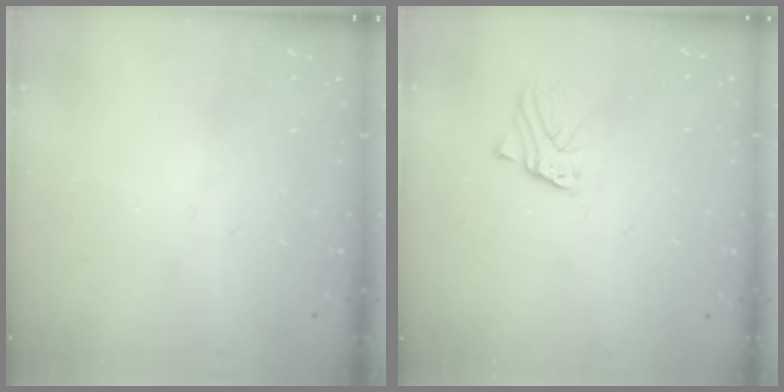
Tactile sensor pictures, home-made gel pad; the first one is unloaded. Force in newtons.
{"total": 2.2, "press": 2.2, "slide": 0.2}